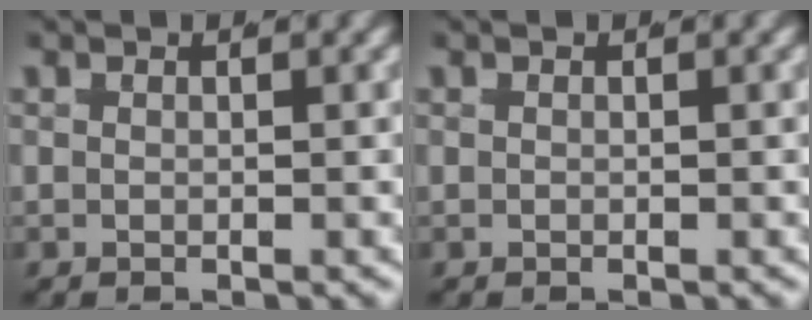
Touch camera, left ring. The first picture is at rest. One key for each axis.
{"total": 0.0}